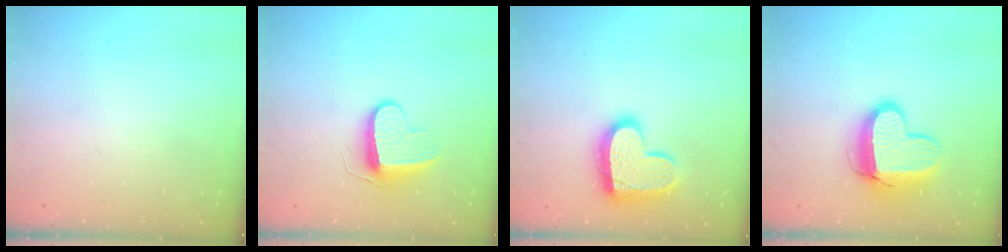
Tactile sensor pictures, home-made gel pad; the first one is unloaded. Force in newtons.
{"total": 9.0, "press": 9.0, "slide": 0.5}
{"total": 15.7, "press": 15.6, "slide": 1.1}
{"total": 12.8, "press": 12.8, "slide": 1.3}